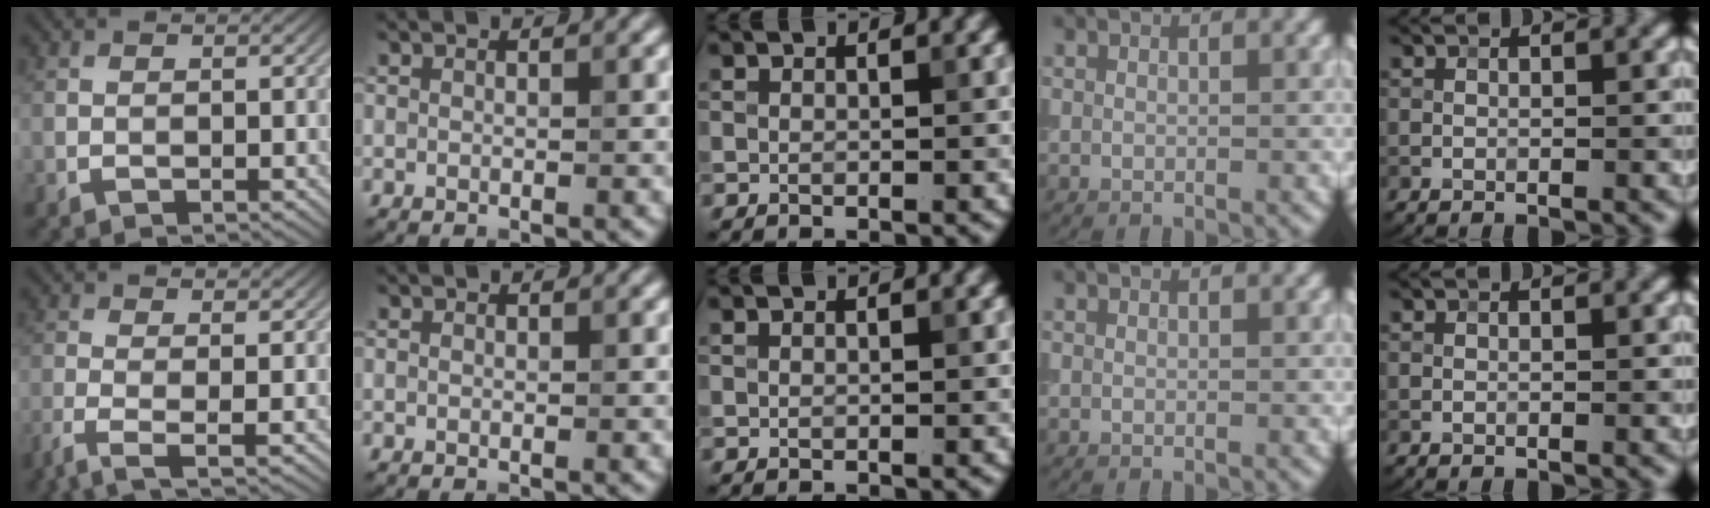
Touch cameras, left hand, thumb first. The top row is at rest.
{"thumb": {"total": 3.4, "force": [-1.8, 0.8, 2.8], "torque": [-0.060, -0.003, -0.048]}}